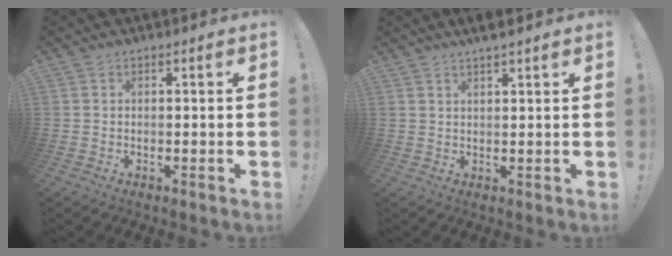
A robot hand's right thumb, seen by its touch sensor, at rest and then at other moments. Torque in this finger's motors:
{"motor_torque": [-0.25, 2.32, 0.99, 0.74, -0.03]}